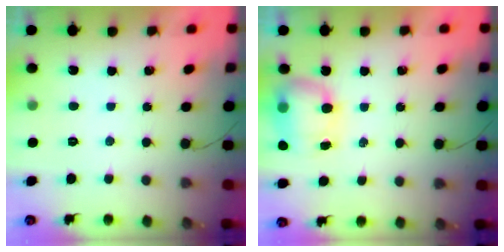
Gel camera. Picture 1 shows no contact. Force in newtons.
{"total": 11.5, "press": 8.8, "slide": 7.4}